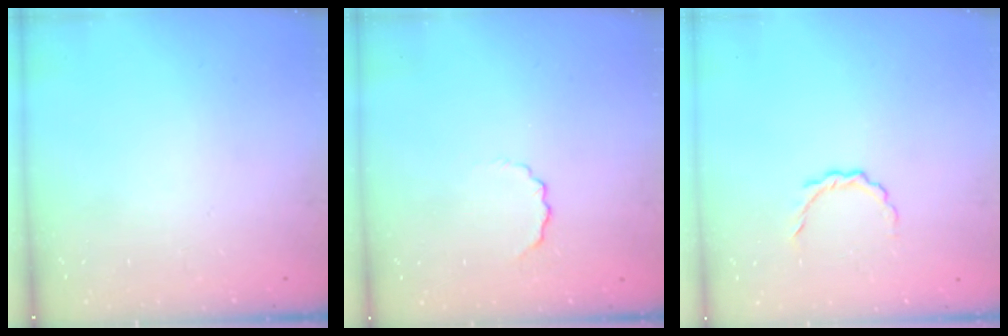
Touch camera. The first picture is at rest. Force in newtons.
{"total": 3.7, "press": 3.6, "slide": 0.8}
{"total": 3.6, "press": 3.4, "slide": 1.2}